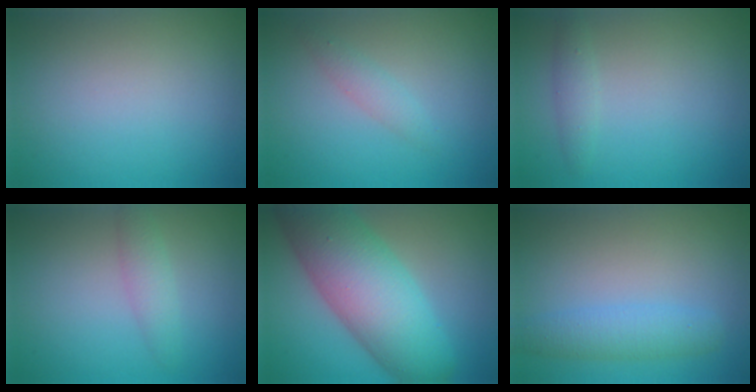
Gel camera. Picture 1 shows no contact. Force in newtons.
{"total": 1.5, "press": 1.5, "slide": 0.0}
{"total": 1.4, "press": 1.4, "slide": 0.1}
{"total": 1.8, "press": 1.8, "slide": 0.1}
{"total": 11.3, "press": 11.3, "slide": 0.4}
{"total": 3.1, "press": 3.1, "slide": 0.0}